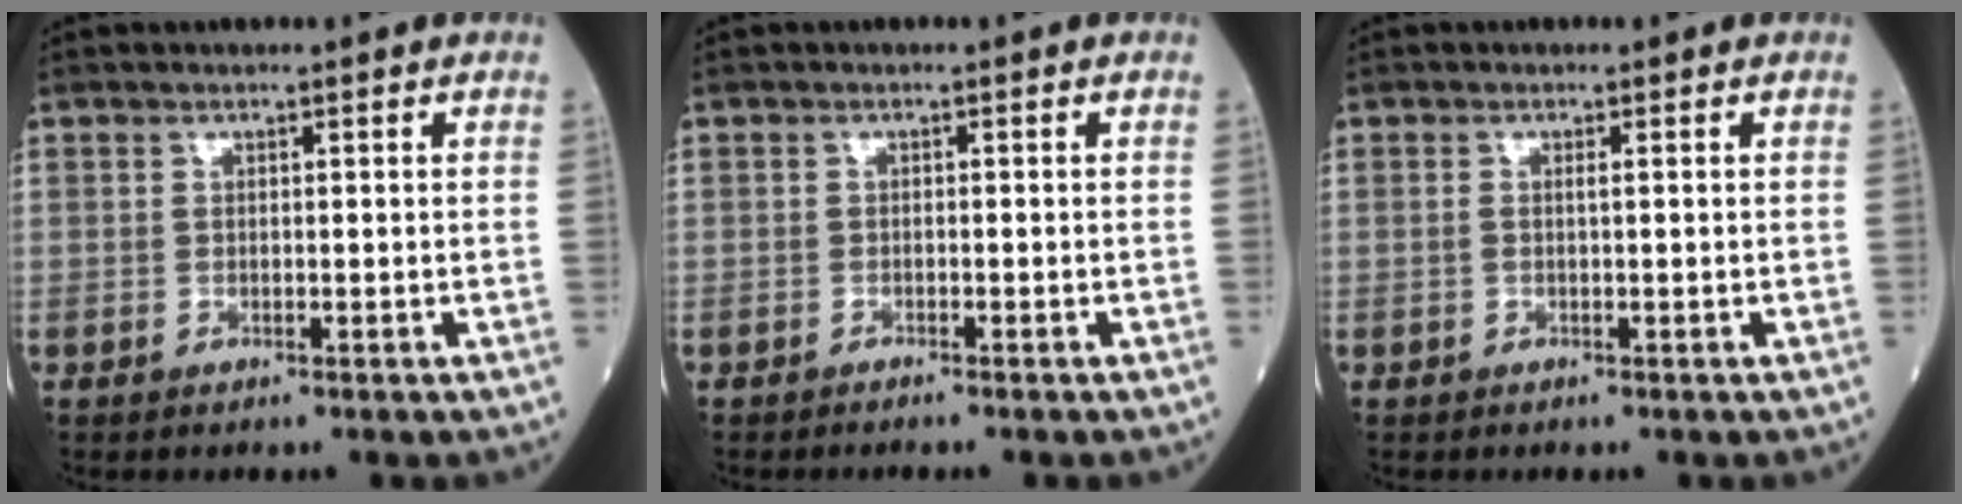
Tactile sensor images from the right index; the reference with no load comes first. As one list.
[{"total": 1.5, "force": [-1.3, 0.0, 0.6], "torque": [-0.009, 0.000, -0.015]}, {"total": 0.7, "force": [0.1, 0.0, 0.7], "torque": [-0.017, -0.001, -0.001]}]